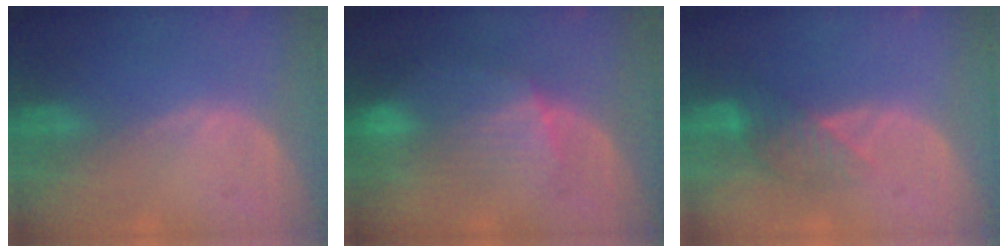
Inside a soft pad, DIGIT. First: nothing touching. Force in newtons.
{"total": 8.8, "press": 8.1, "slide": 3.5}
{"total": 4.2, "press": 4.1, "slide": 0.5}